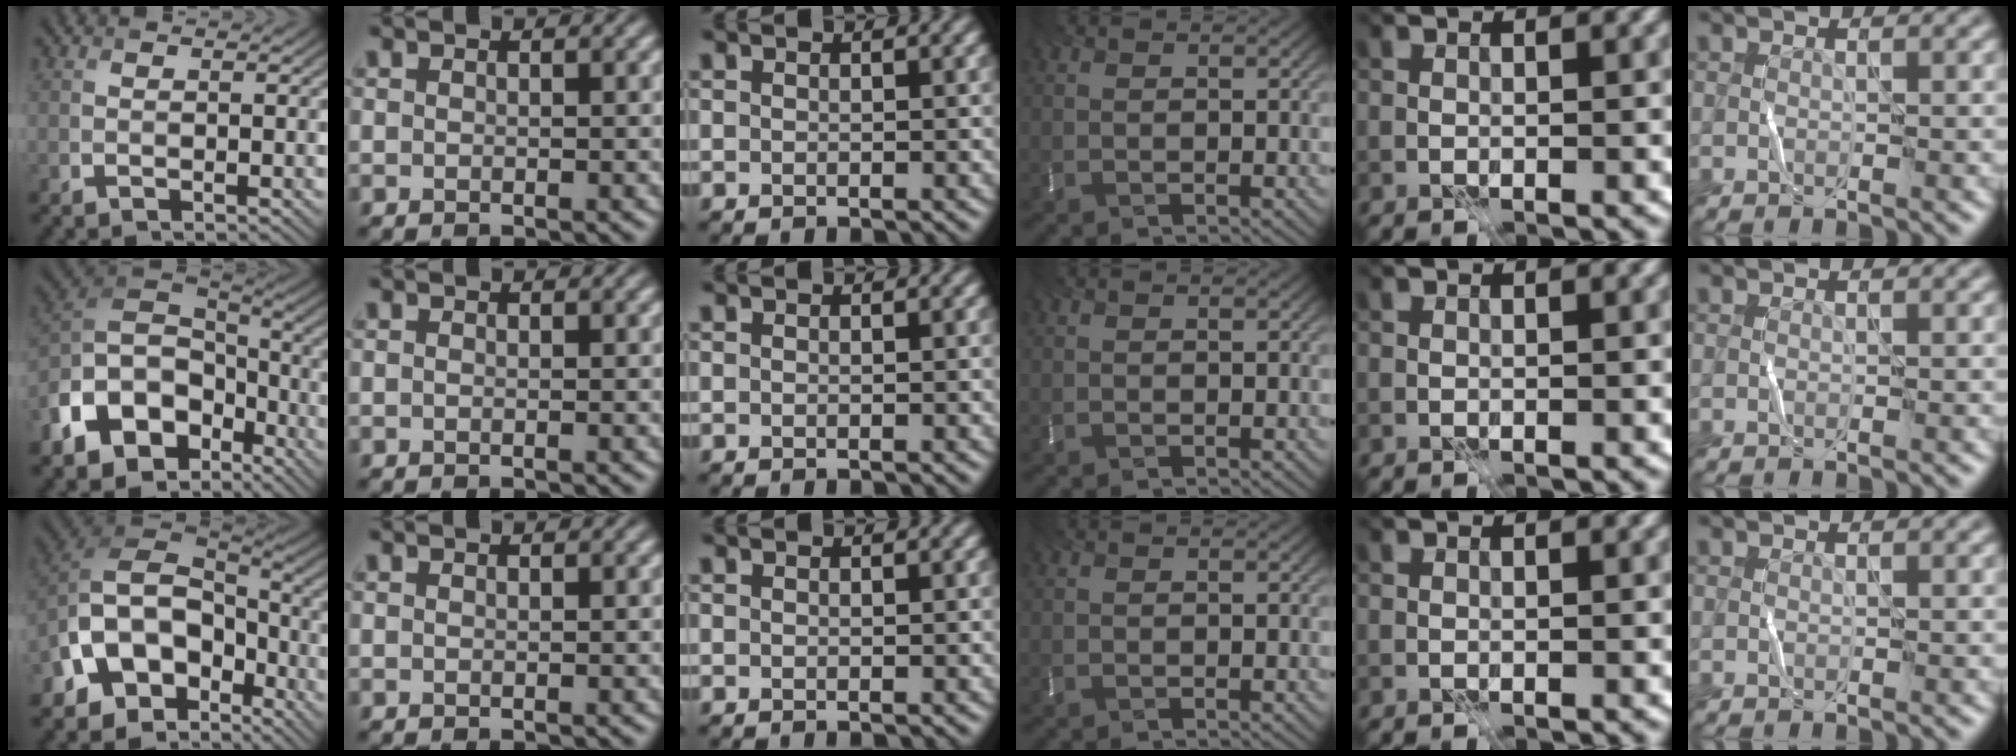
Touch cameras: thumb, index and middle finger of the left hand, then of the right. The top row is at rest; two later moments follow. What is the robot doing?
{"motion": "fold", "object": "bubble wrap"}